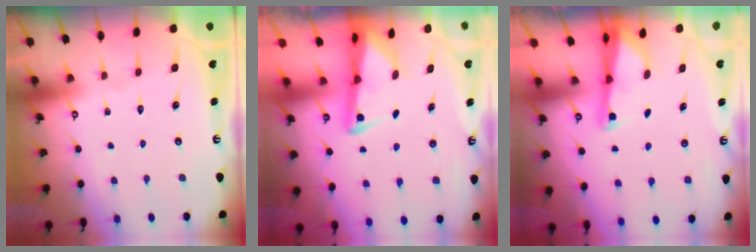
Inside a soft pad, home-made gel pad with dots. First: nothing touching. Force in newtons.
{"total": 2.7, "press": 2.6, "slide": 0.6}
{"total": 2.9, "press": 2.8, "slide": 0.5}